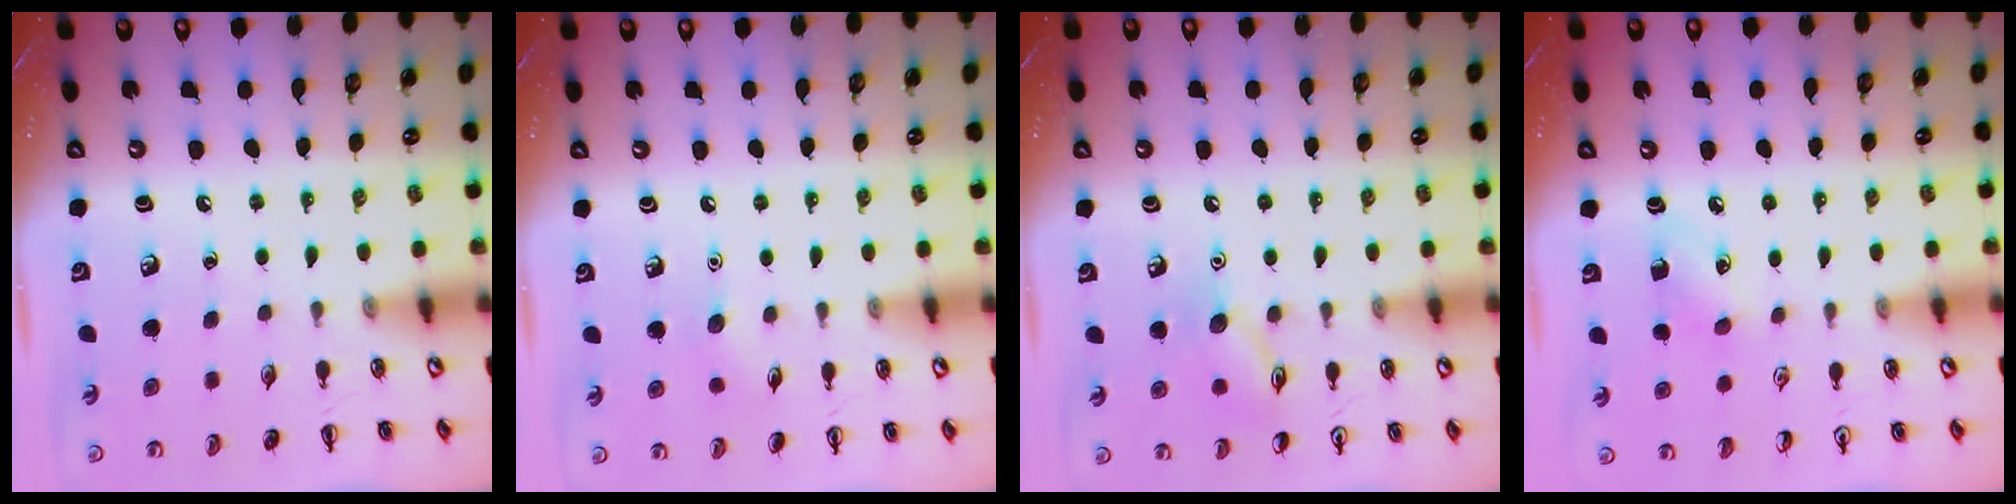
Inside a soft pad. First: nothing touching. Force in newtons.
{"total": 5.0, "press": 4.9, "slide": 1.4}
{"total": 9.2, "press": 9.2, "slide": 0.4}
{"total": 5.8, "press": 5.7, "slide": 1.4}